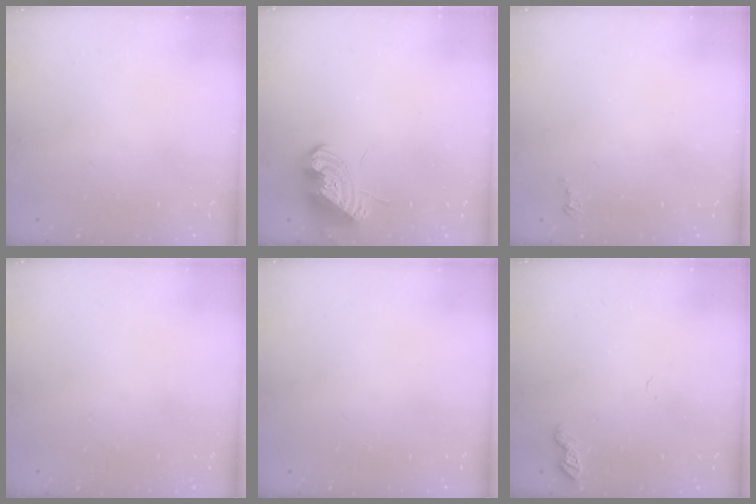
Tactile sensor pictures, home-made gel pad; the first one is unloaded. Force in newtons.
{"total": 10.9, "press": 10.9, "slide": 0.5}
{"total": 2.3, "press": 2.3, "slide": 0.3}
{"total": 0.0}
{"total": 0.0}
{"total": 4.5, "press": 4.4, "slide": 0.5}